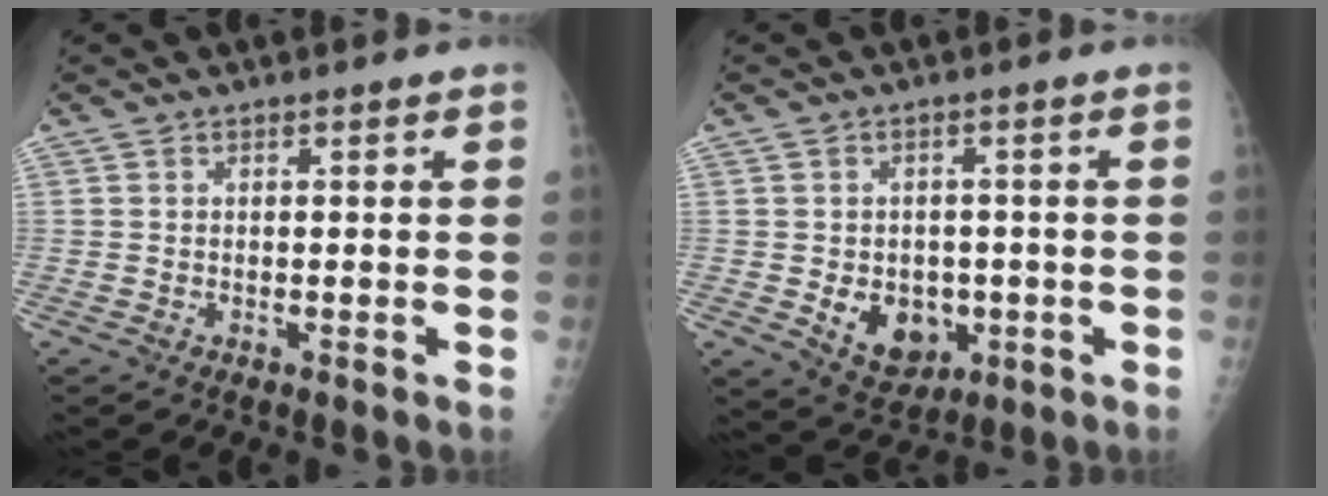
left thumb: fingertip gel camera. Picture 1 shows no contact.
{"total": 8.2, "force": [-1.8, 6.4, 4.9], "torque": [-0.044, 0.000, -0.011]}